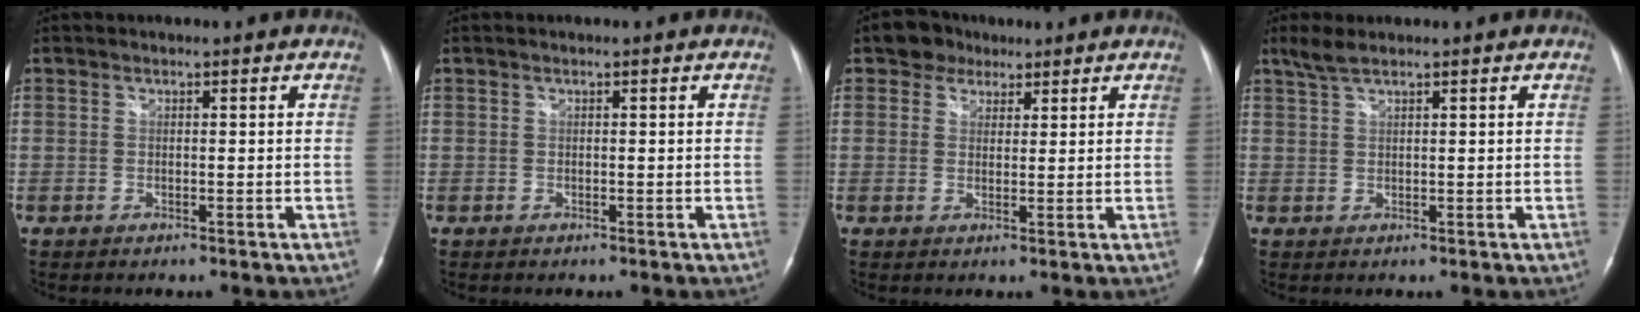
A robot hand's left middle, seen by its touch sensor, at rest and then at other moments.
{"total": 0.0}
{"total": 3.9, "force": [2.6, 2.9, 0.6], "torque": [-0.014, 0.013, 0.041]}
{"total": 2.4, "force": [2.0, 0.2, 1.4], "torque": [-0.039, 0.010, 0.044]}